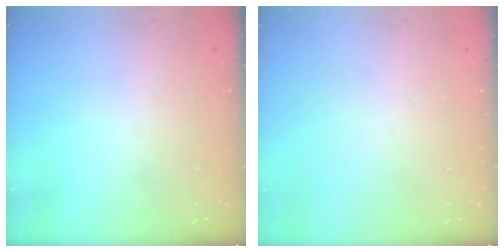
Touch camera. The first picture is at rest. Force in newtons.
{"total": 0.0}